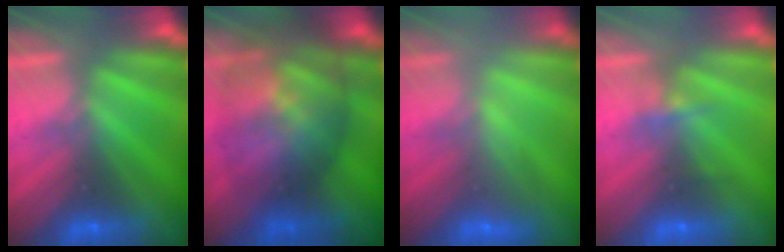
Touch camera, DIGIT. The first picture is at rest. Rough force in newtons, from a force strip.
{"total": 7.5}
{"total": 2.2}
{"total": 2.1}